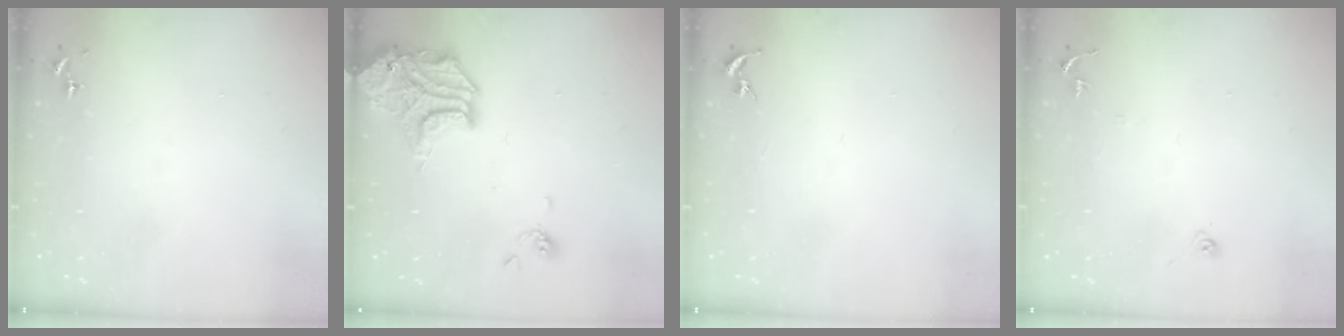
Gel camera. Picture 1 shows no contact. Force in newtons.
{"total": 16.4, "press": 16.1, "slide": 3.1}
{"total": 0.0}
{"total": 6.2, "press": 6.1, "slide": 0.5}